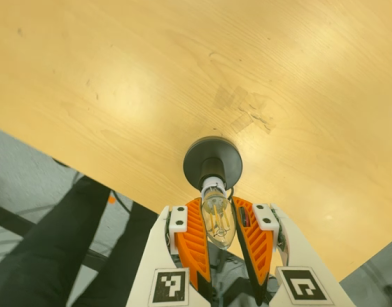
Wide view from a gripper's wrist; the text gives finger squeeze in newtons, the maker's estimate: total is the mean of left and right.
{"total": 12.9, "left": 13.4, "right": 12.5}